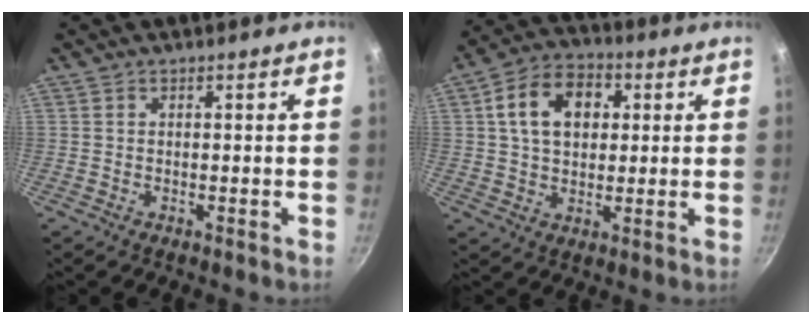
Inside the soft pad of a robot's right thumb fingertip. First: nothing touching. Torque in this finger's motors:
{"motor_torque": [-1.06, 1.13, 0.95, 0.51, 0.20]}